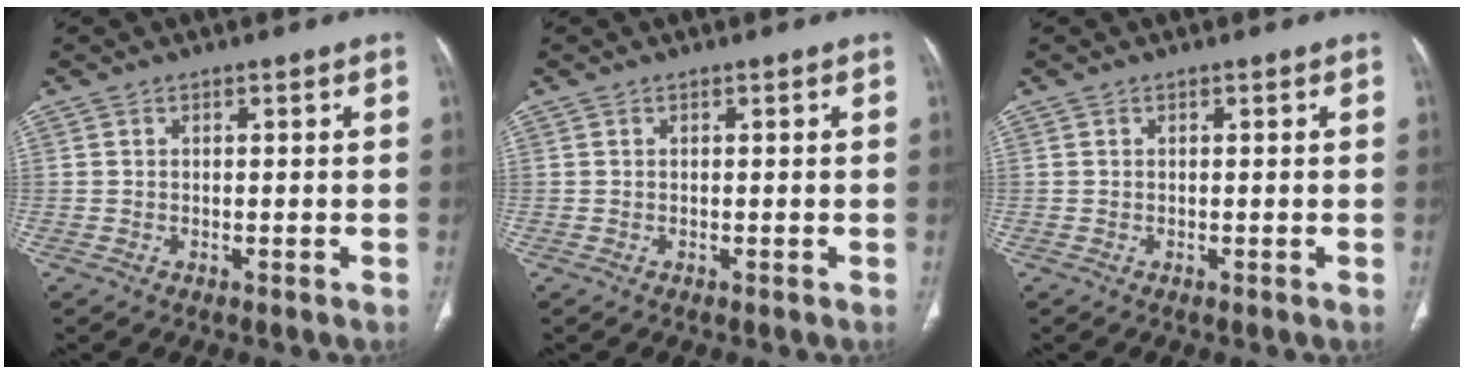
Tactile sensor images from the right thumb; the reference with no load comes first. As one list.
[{"total": 0.0}, {"total": 0.0}]